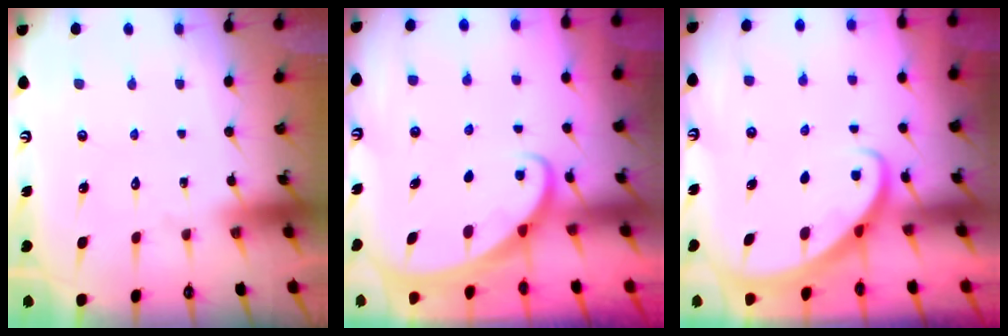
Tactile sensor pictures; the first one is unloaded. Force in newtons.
{"total": 1.6, "press": 1.6, "slide": 0.1}
{"total": 2.8, "press": 2.8, "slide": 0.2}